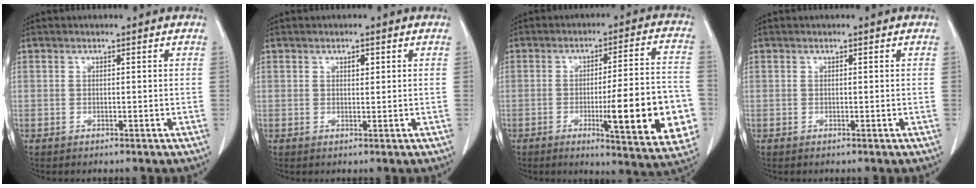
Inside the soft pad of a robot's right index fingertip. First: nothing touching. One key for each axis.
{"total": 1.1, "fx": 0.5, "fy": 0.5, "fz": 0.8, "tx": -0.013, "ty": -0.001, "tz": 0.006}
{"total": 17.6, "fx": -4.6, "fy": 2.2, "fz": 16.9, "tx": -0.180, "ty": 0.004, "tz": -0.052}
{"total": 0.0}